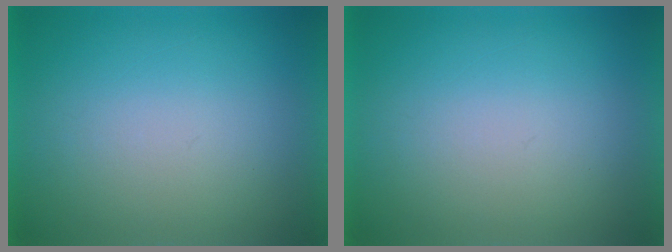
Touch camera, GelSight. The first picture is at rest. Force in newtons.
{"total": 0.0}